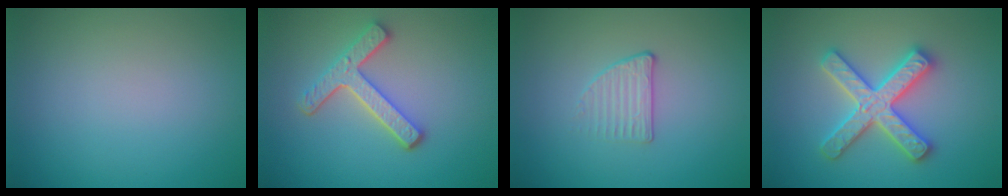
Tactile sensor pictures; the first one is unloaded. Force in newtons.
{"total": 4.0, "press": 3.1, "slide": 2.5}
{"total": 1.6, "press": 1.1, "slide": 1.1}
{"total": 4.9, "press": 4.9, "slide": 0.8}